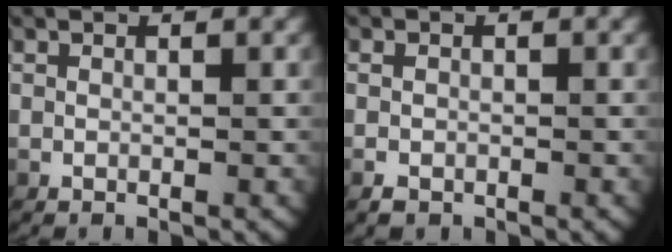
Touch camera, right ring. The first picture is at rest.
{"total": 1.2, "force": [-0.7, 0.9, 0.4], "torque": [-0.015, -0.008, -0.008]}